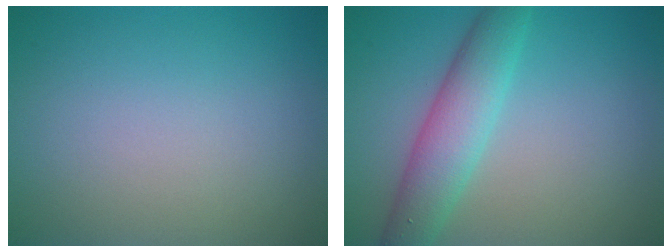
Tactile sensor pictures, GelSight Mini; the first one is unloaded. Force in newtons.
{"total": 4.8, "press": 4.8, "slide": 0.1}